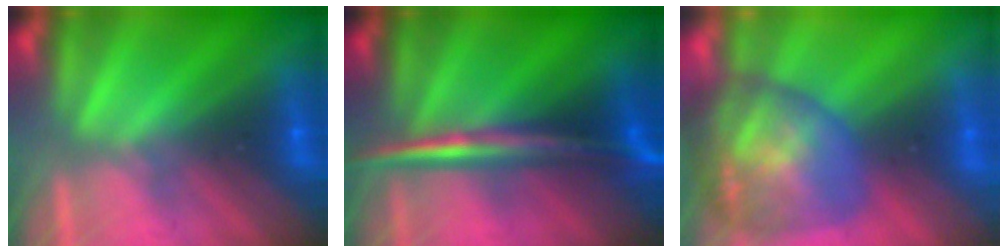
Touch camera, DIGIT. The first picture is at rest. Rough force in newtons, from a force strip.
{"total": 2.9}
{"total": 9.5}